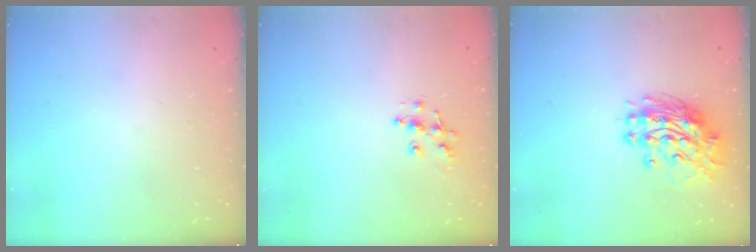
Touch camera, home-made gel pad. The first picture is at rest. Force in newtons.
{"total": 8.5, "press": 8.4, "slide": 0.6}
{"total": 12.3, "press": 12.2, "slide": 1.6}